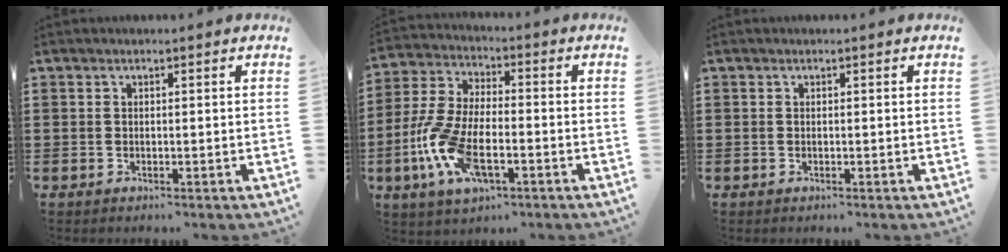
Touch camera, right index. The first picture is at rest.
{"total": 10.4, "force": [-3.8, 4.5, 8.6], "torque": [-0.220, -0.013, -0.078]}
{"total": 0.0}